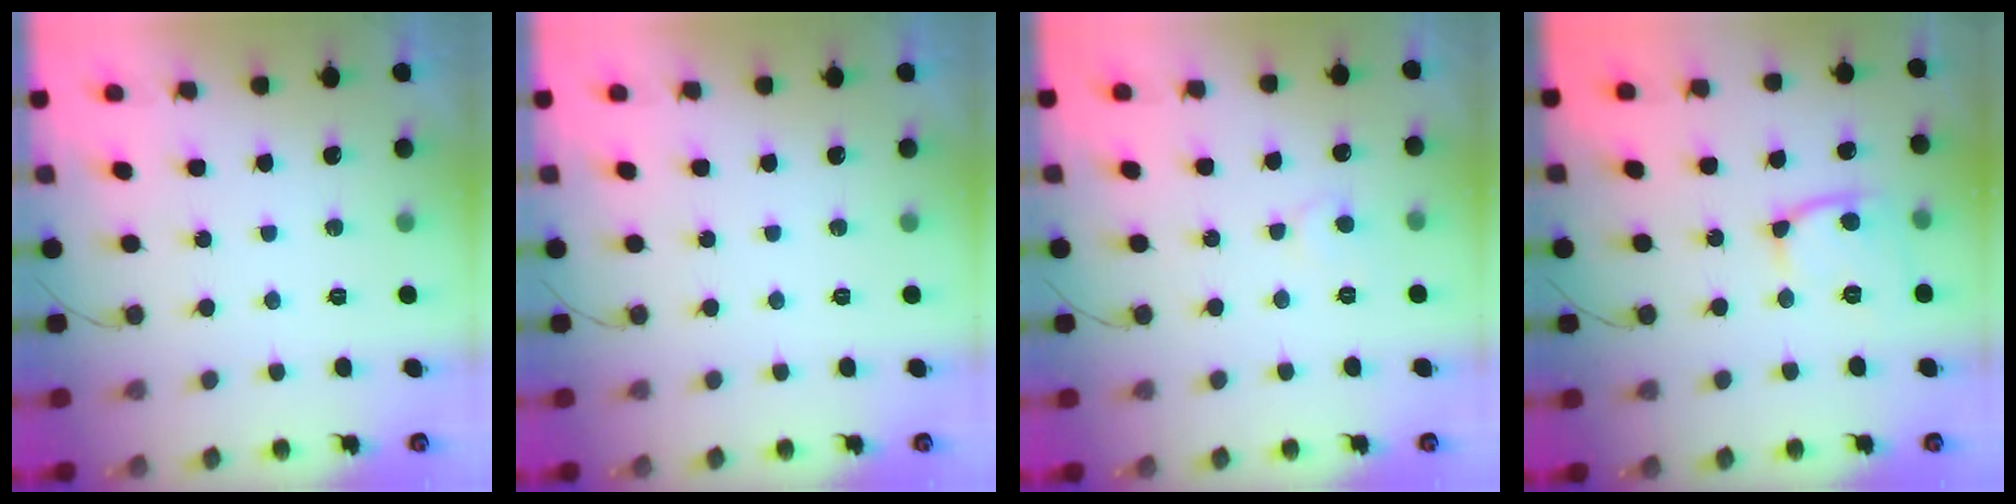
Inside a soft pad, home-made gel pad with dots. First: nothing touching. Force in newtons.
{"total": 0.0}
{"total": 4.2, "press": 4.1, "slide": 0.5}
{"total": 11.6, "press": 11.5, "slide": 1.3}